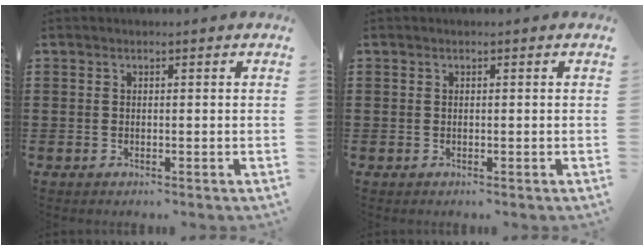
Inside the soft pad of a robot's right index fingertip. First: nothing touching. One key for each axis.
{"total": 0.0}